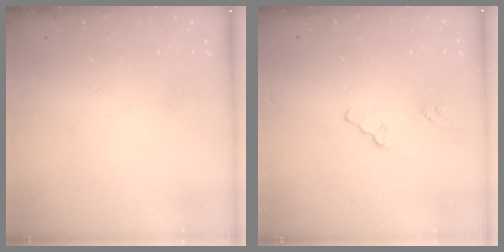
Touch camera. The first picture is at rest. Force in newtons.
{"total": 0.5, "press": 0.5, "slide": 0.1}